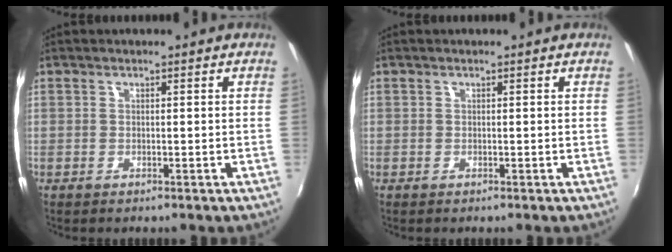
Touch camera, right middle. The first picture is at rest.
{"total": 0.0}